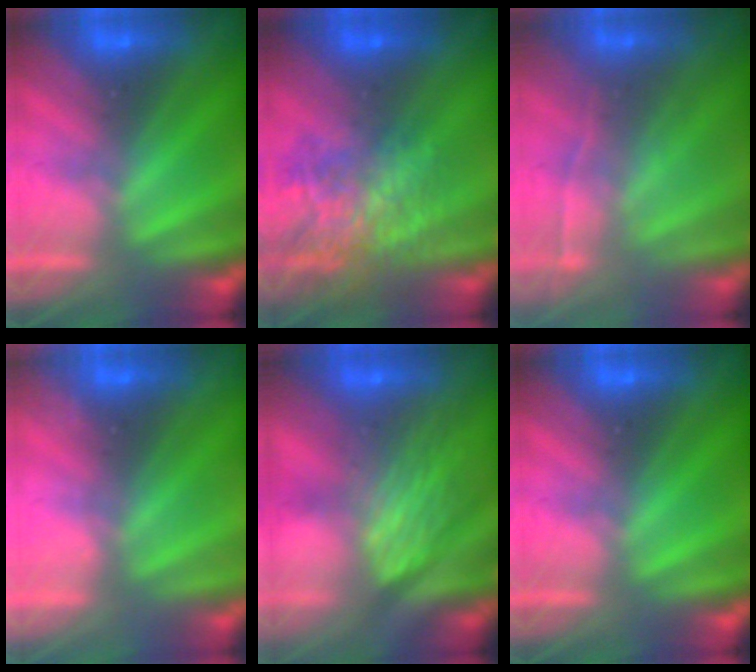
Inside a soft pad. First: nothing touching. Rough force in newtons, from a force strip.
{"total": 9.4}
{"total": 2.0}
{"total": 2.2}
{"total": 7.3}
{"total": 0.0}